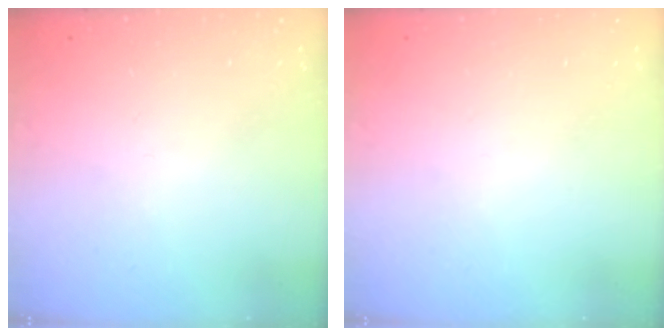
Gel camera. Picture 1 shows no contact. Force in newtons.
{"total": 0.0}